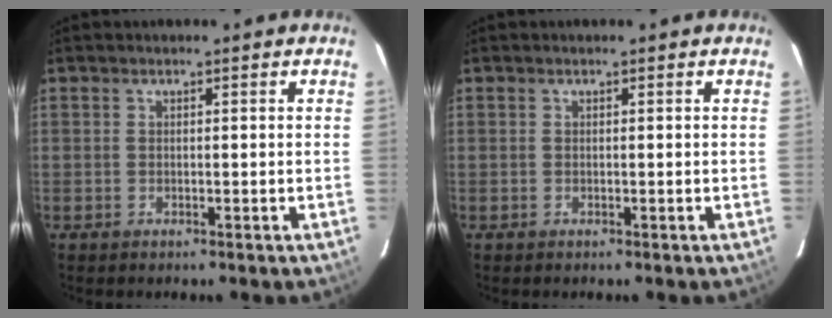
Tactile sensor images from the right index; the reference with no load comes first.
{"total": 0.0}